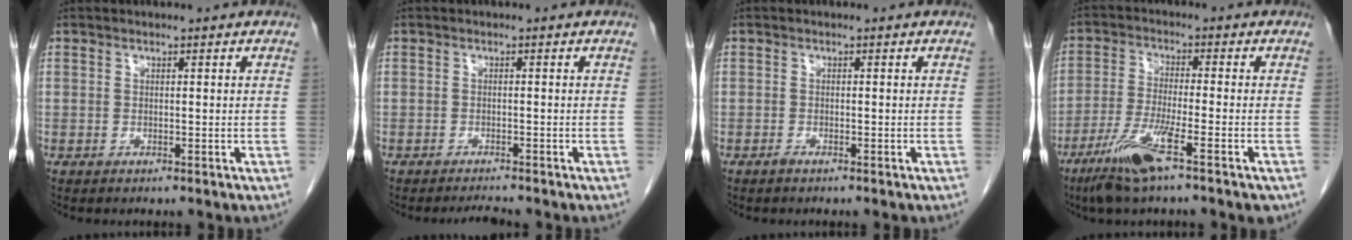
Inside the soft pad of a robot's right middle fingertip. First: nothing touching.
{"total": 1.7, "force": [-1.7, -0.2, 0.4], "torque": [-0.013, -0.010, -0.024]}
{"total": 0.8, "force": [-0.6, 0.0, 0.4], "torque": [-0.012, -0.001, -0.011]}
{"total": 9.3, "force": [-5.5, 0.2, 7.5], "torque": [-0.154, -0.023, -0.103]}